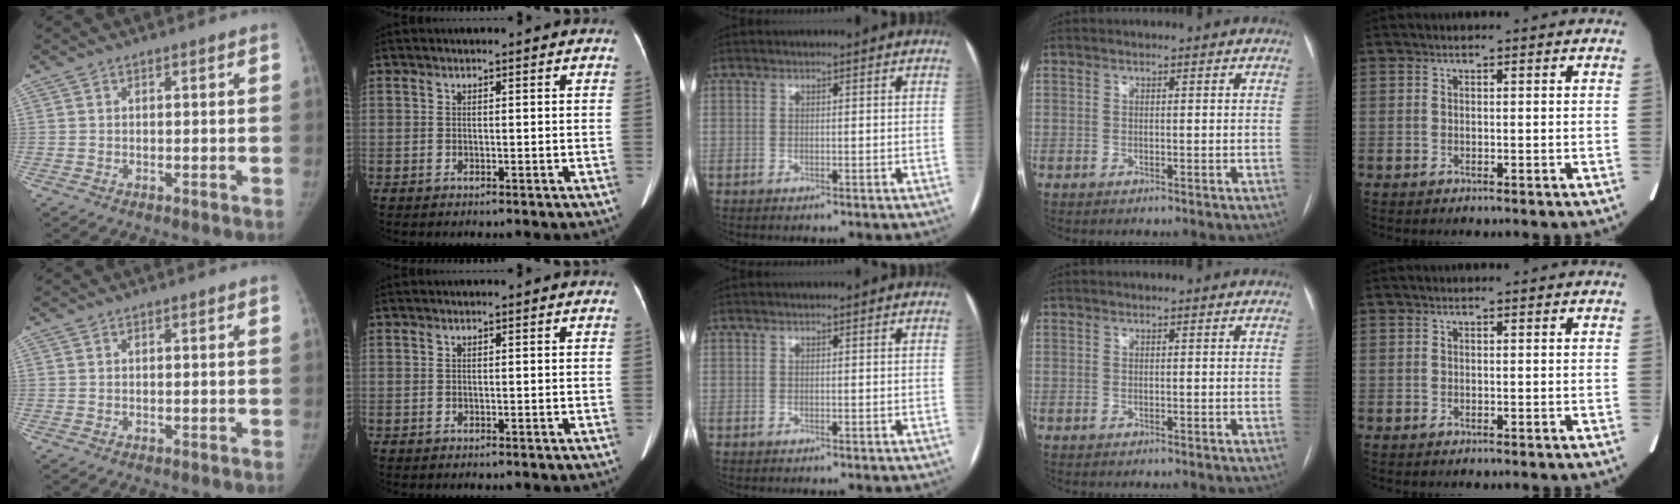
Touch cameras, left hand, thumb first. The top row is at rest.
{}